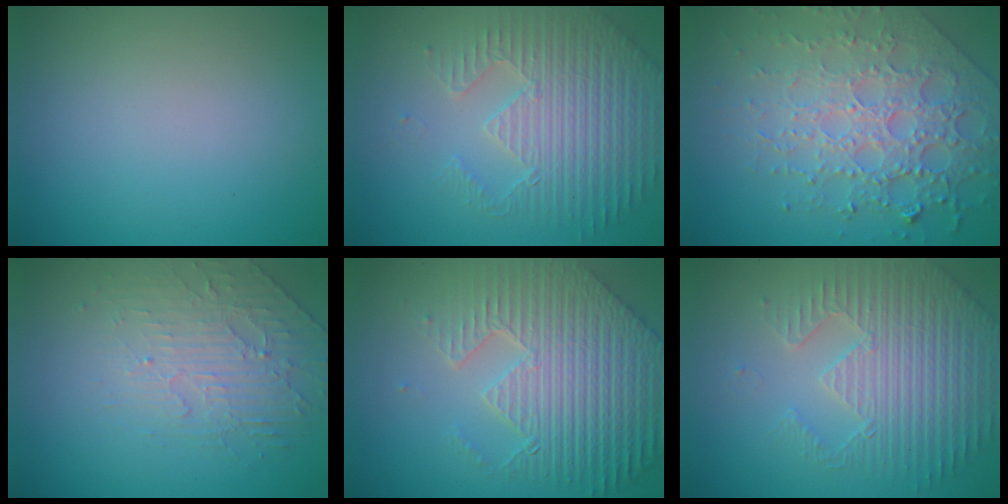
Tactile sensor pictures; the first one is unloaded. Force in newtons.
{"total": 4.9, "press": 4.6, "slide": 1.8}
{"total": 7.9, "press": 5.6, "slide": 5.6}
{"total": 2.5, "press": 1.8, "slide": 1.6}
{"total": 9.2, "press": 6.5, "slide": 6.5}
{"total": 5.0, "press": 4.6, "slide": 1.9}